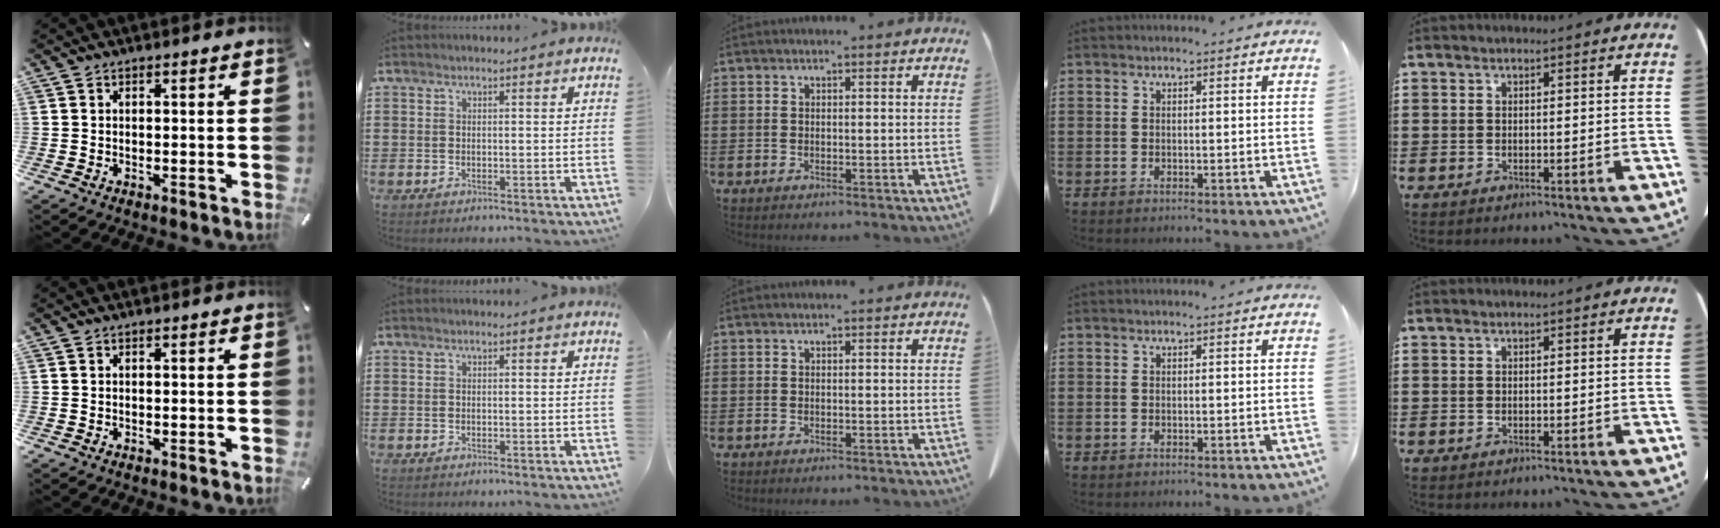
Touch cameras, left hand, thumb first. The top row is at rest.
{}